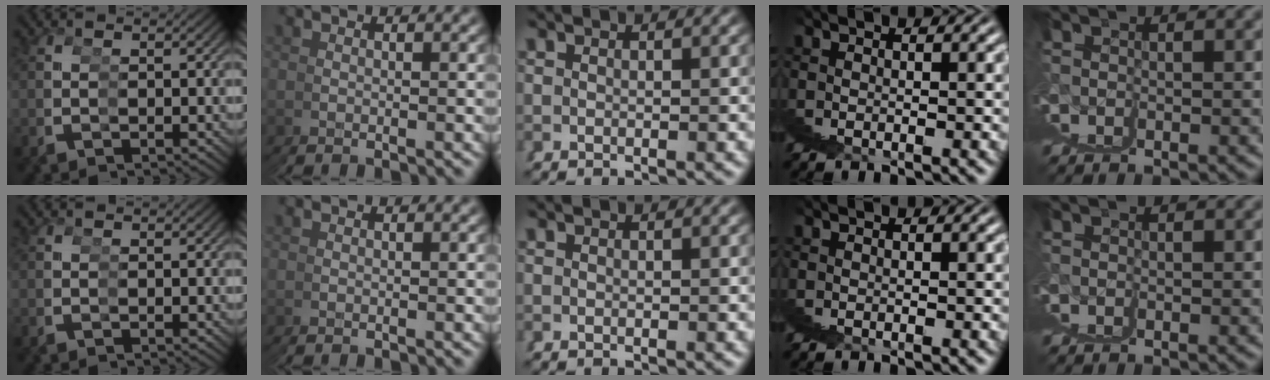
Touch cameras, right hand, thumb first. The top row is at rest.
{}